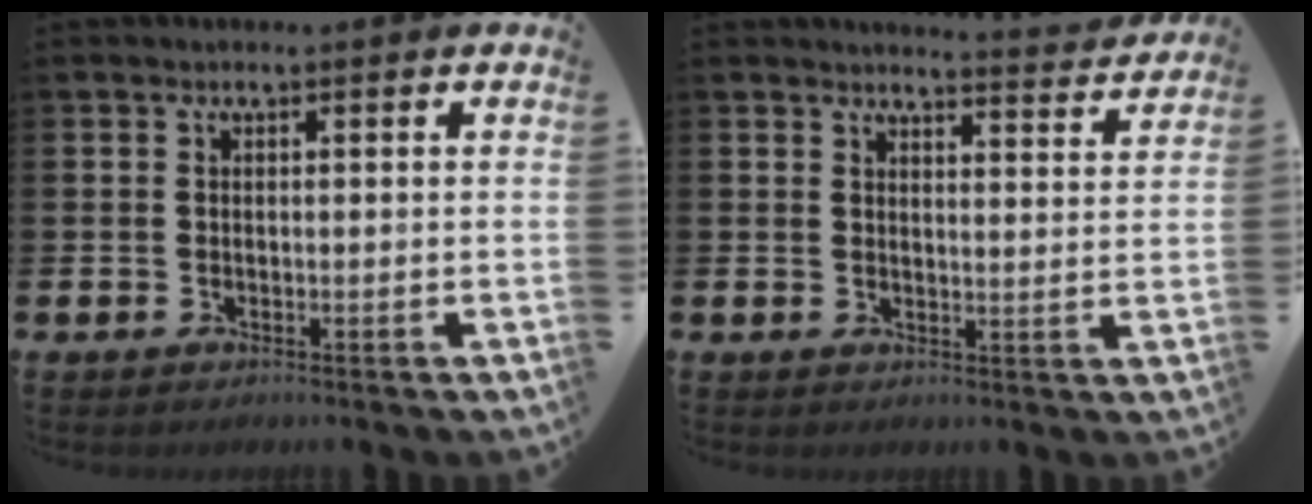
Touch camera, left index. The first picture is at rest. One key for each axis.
{"total": 3.9, "fx": 3.9, "fy": -0.2, "fz": 0.2, "tx": 0.010, "ty": -0.036, "tz": 0.064}